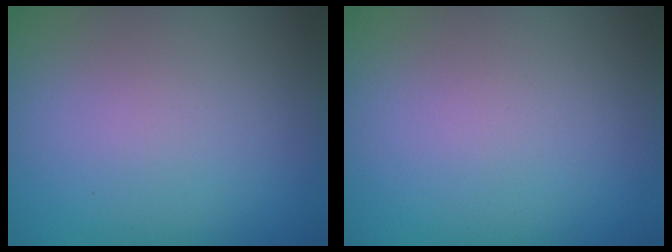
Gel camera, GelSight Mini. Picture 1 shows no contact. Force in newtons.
{"total": 0.0}